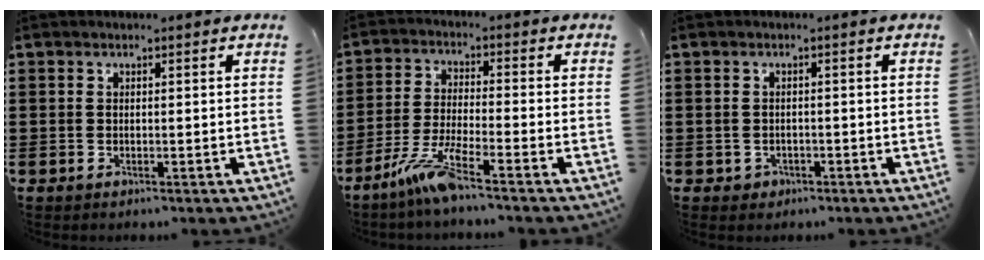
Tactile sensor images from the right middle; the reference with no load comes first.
{"total": 6.8, "force": [-4.8, 0.2, 4.9], "torque": [-0.111, -0.018, -0.094]}
{"total": 1.0, "force": [-0.5, 0.8, 0.2], "torque": [-0.007, 0.001, -0.013]}